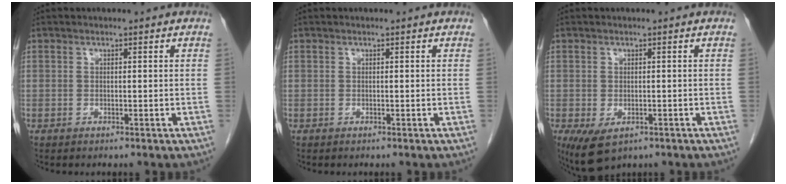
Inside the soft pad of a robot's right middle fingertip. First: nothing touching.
{"total": 0.0}
{"total": 5.1, "force": [-2.5, 2.9, 3.4], "torque": [-0.058, -0.011, -0.032]}